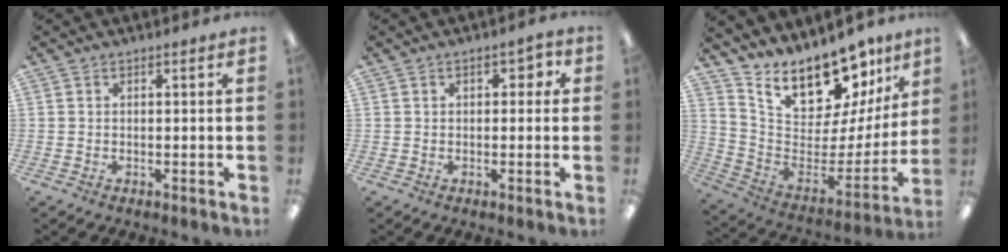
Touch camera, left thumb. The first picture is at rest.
{"total": 3.8, "force": [1.1, 2.1, 3.0], "torque": [-0.037, 0.002, 0.011]}
{"total": 19.2, "force": [15.8, 7.9, 7.4], "torque": [-0.121, -0.122, 0.280]}